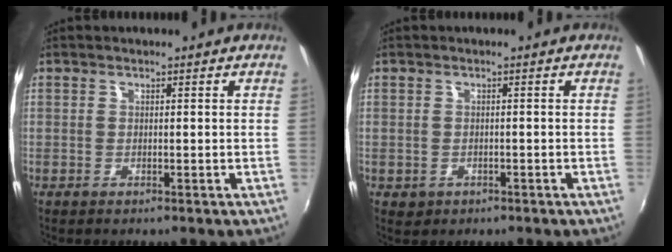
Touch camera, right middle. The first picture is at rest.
{"total": 2.4, "force": [-0.7, 2.1, 0.8], "torque": [-0.023, -0.002, -0.003]}